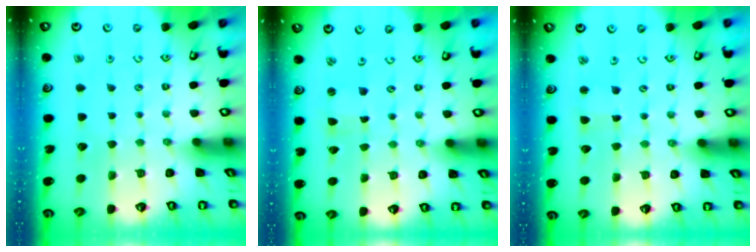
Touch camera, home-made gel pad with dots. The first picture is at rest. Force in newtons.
{"total": 0.7, "press": 0.7, "slide": 0.2}
{"total": 2.2, "press": 2.2, "slide": 0.2}